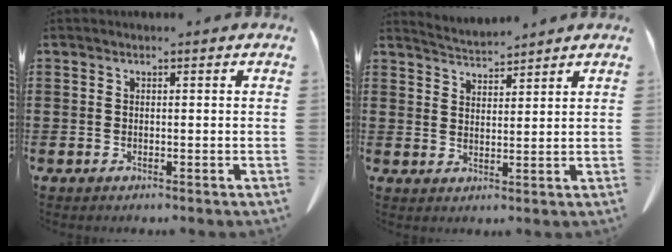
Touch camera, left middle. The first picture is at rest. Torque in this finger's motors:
{"motor_torque": [-0.12, 0.12, 0.00, 0.00]}